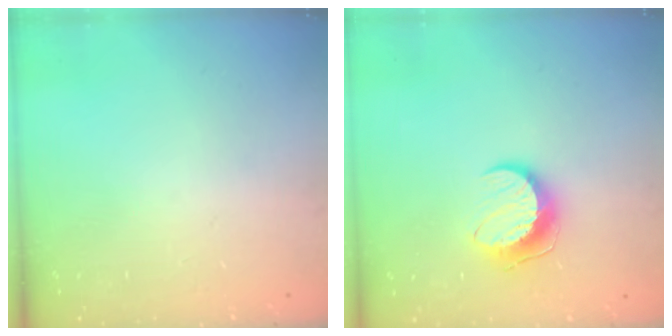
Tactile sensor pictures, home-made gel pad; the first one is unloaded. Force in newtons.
{"total": 10.5, "press": 10.5, "slide": 0.4}